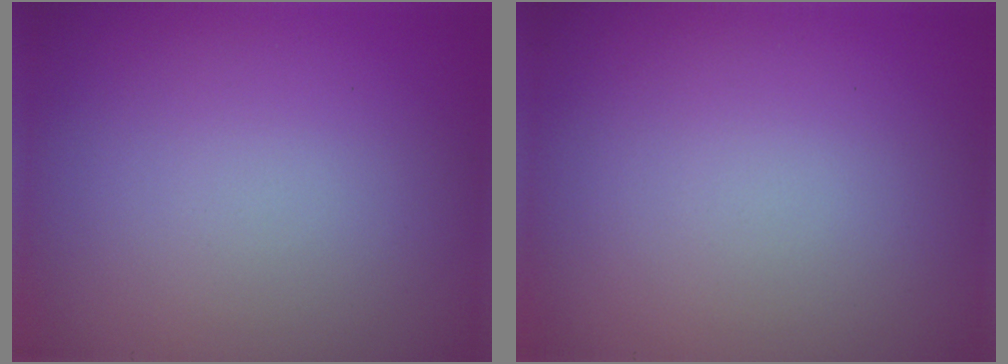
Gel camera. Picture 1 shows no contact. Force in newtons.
{"total": 0.0}